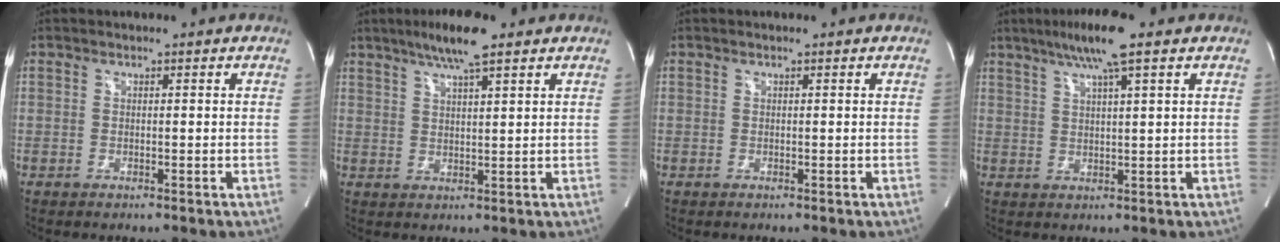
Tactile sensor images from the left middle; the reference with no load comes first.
{"total": 7.0, "force": [4.9, 0.6, 5.0], "torque": [-0.092, 0.012, 0.083]}
{"total": 0.0}
{"total": 7.4, "force": [4.6, -0.2, 5.7], "torque": [-0.105, 0.014, 0.080]}